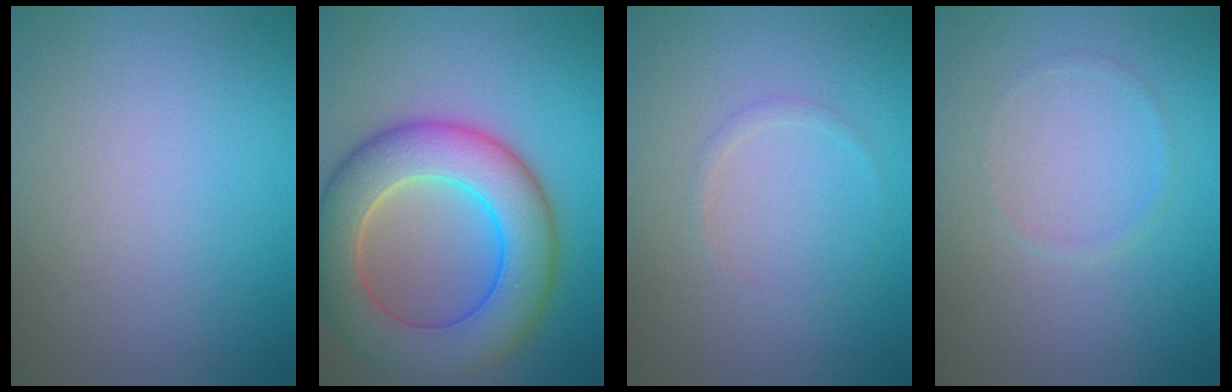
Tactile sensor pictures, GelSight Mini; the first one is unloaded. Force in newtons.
{"total": 9.5, "press": 9.5, "slide": 0.8}
{"total": 0.6, "press": 0.6, "slide": 0.1}
{"total": 0.6, "press": 0.6, "slide": 0.1}